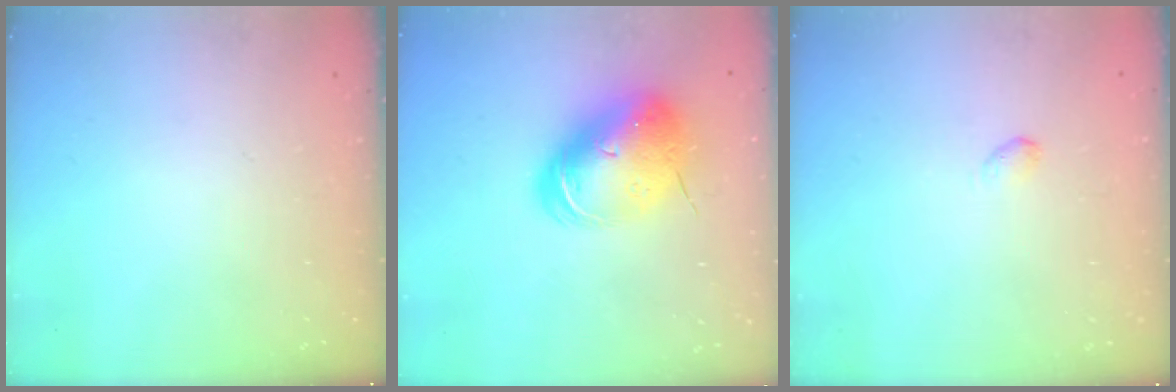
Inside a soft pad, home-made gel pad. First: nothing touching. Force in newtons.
{"total": 17.8, "press": 17.5, "slide": 3.2}
{"total": 2.8, "press": 2.7, "slide": 0.5}